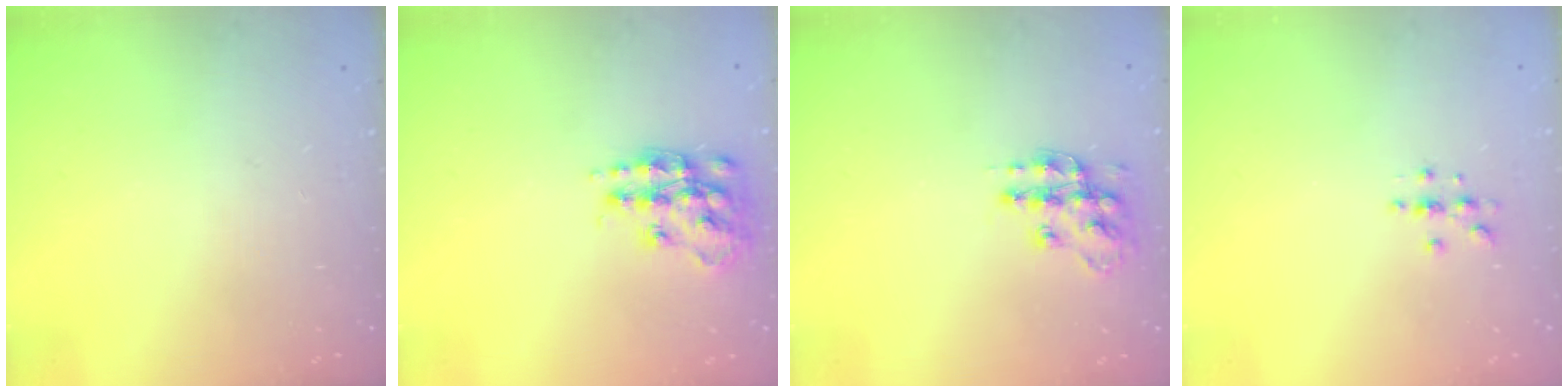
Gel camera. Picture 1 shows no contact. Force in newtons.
{"total": 14.7, "press": 14.7, "slide": 0.9}
{"total": 13.8, "press": 13.7, "slide": 0.8}
{"total": 3.0, "press": 3.0, "slide": 0.4}